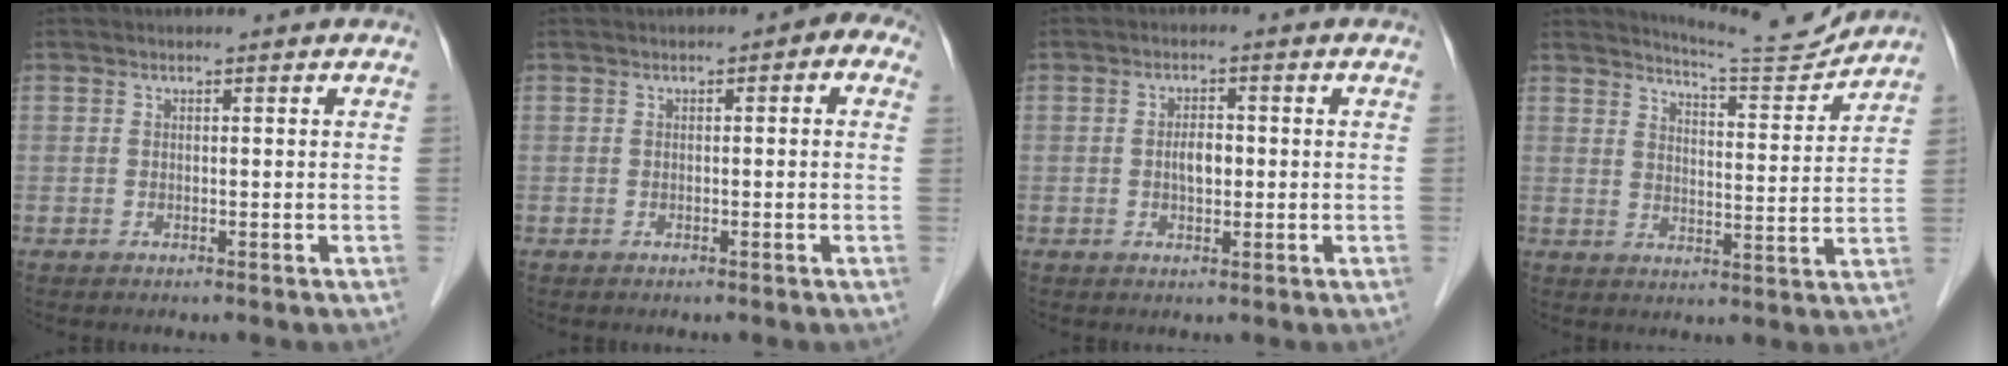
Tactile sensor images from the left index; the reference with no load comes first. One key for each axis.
{"total": 3.0, "fx": 0.7, "fy": 1.3, "fz": 2.6, "tx": -0.019, "ty": 0.018, "tz": -0.003}
{"total": 2.8, "fx": -0.2, "fy": 1.4, "fz": 2.4, "tx": -0.044, "ty": 0.005, "tz": -0.003}
{"total": 8.5, "fx": 8.4, "fy": -1.0, "fz": 0.3, "tx": -0.020, "ty": -0.020, "tz": 0.125}